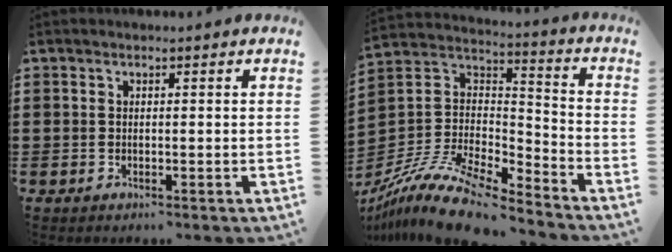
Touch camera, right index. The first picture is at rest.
{"total": 13.7, "force": [-11.0, 3.6, 7.2], "torque": [-0.146, 0.036, -0.211]}